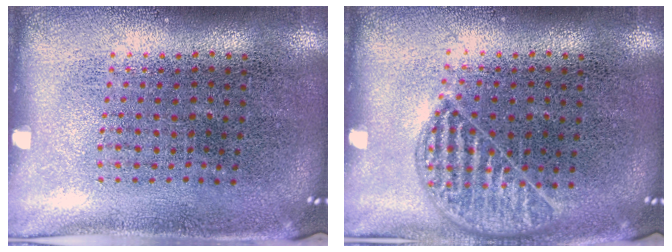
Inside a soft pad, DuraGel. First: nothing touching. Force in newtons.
{"total": 1.1, "press": 1.0, "slide": 0.4}